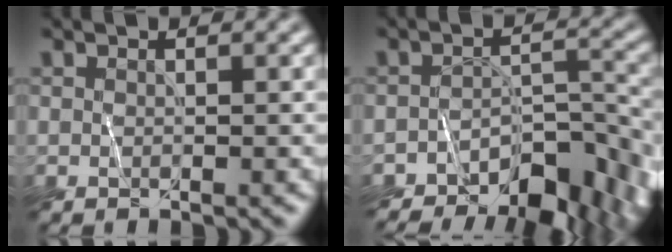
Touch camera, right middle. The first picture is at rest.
{"total": 8.5, "force": [-6.7, 3.1, 4.1], "torque": [-0.056, 0.002, -0.100]}